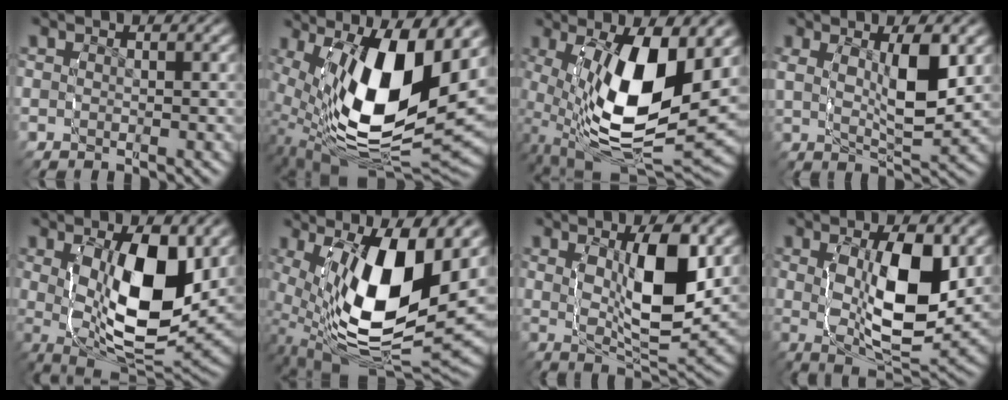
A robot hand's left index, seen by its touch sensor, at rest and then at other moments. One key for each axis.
{"total": 15.7, "fx": -0.3, "fy": 8.1, "fz": 13.4, "tx": -0.246, "ty": -0.032, "tz": 0.016}
{"total": 12.8, "fx": -0.1, "fy": 6.3, "fz": 11.1, "tx": -0.209, "ty": -0.032, "tz": 0.017}
{"total": 5.6, "fx": 1.0, "fy": 2.1, "fz": 5.1, "tx": -0.094, "ty": -0.013, "tz": 0.024}
{"total": 12.7, "fx": -0.6, "fy": 6.9, "fz": 10.6, "tx": -0.202, "ty": -0.044, "tz": 0.016}
{"total": 14.1, "fx": -0.5, "fy": 7.3, "fz": 12.0, "tx": -0.231, "ty": -0.036, "tz": 0.013}
{"total": 8.4, "fx": 0.9, "fy": 3.3, "fz": 7.6, "tx": -0.141, "ty": -0.018, "tz": 0.027}
{"total": 9.8, "fx": 0.0, "fy": 4.6, "fz": 8.6, "tx": -0.154, "ty": -0.025, "tz": 0.016}